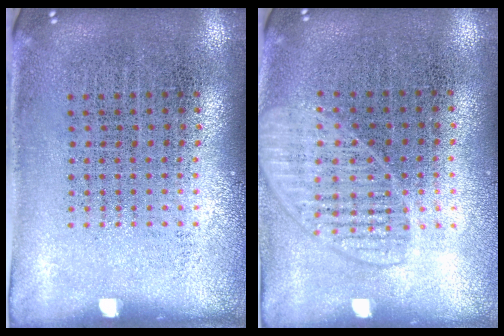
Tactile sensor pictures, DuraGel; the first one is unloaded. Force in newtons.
{"total": 1.4, "press": 1.3, "slide": 0.6}